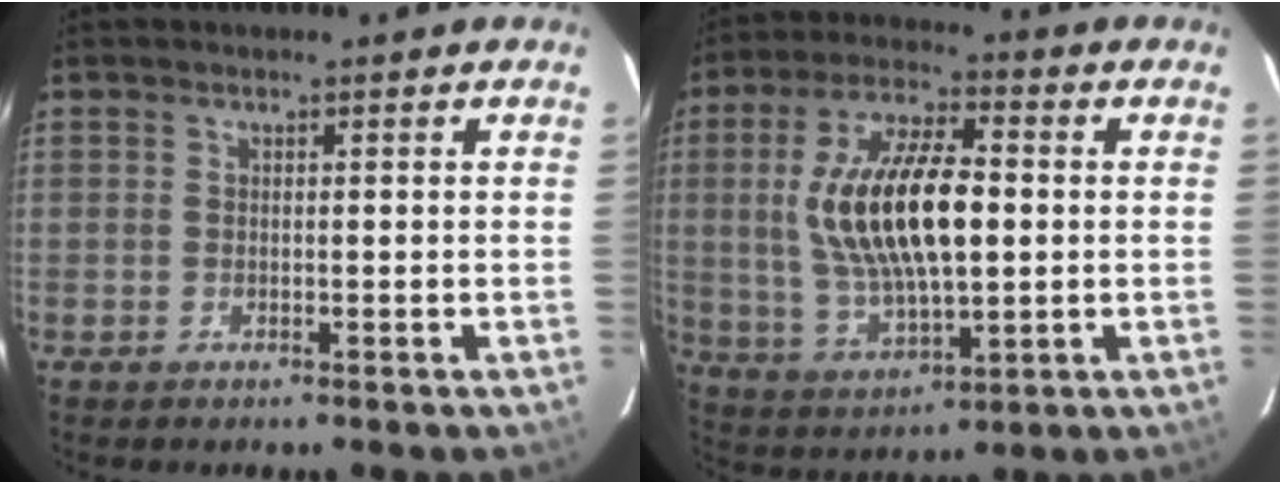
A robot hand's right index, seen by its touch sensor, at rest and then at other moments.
{"total": 17.7, "force": [1.2, 7.1, 16.2], "torque": [-0.313, 0.006, 0.031]}